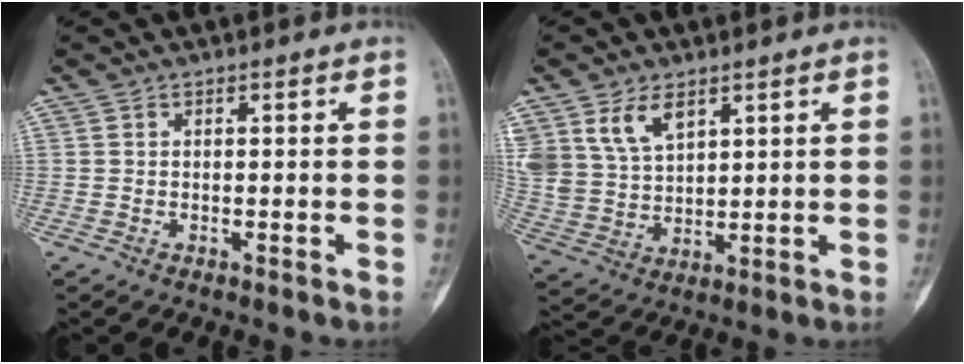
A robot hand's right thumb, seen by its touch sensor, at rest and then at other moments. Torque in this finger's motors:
{"motor_torque": [-0.24, 0.33, 0.42, 0.50, 0.06]}